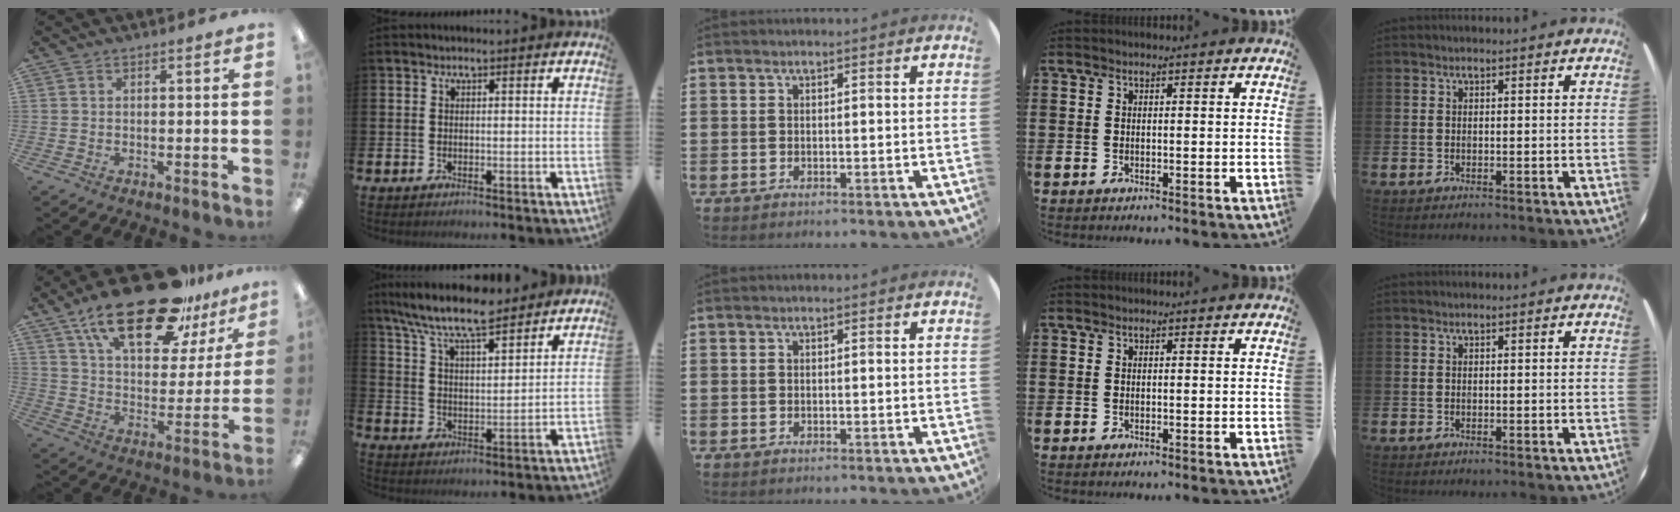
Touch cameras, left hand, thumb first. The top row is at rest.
{"thumb": {"total": 24.1, "force": [16.6, 9.5, 14.6], "torque": [-0.233, -0.094, 0.281]}, "index": {"total": 8.9, "force": [8.0, 1.3, 3.7], "torque": [-0.098, -0.040, 0.145]}}